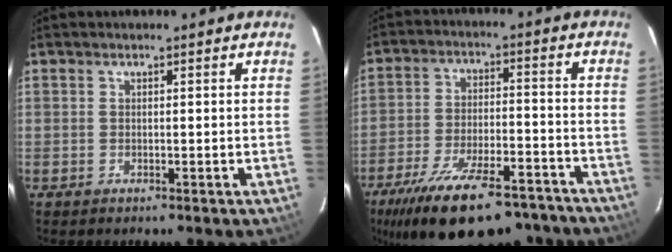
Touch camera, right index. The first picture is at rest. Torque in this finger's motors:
{"motor_torque": [1.08, -1.06, 1.05, 0.21]}